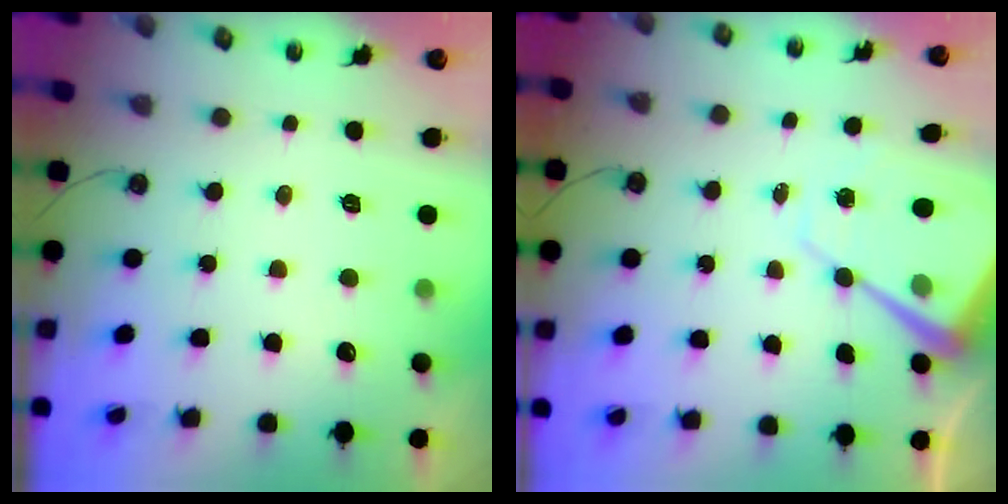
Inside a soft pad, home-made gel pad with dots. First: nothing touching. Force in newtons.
{"total": 10.7, "press": 10.6, "slide": 0.9}